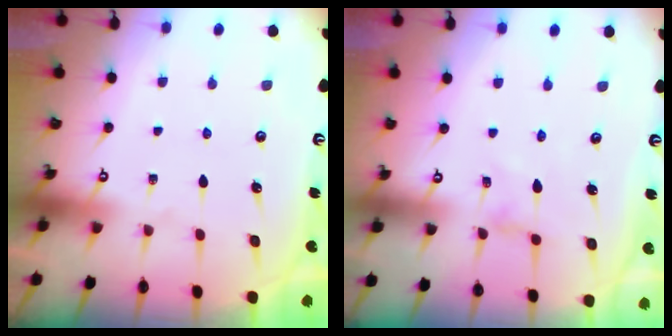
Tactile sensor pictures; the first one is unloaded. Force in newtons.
{"total": 0.0}